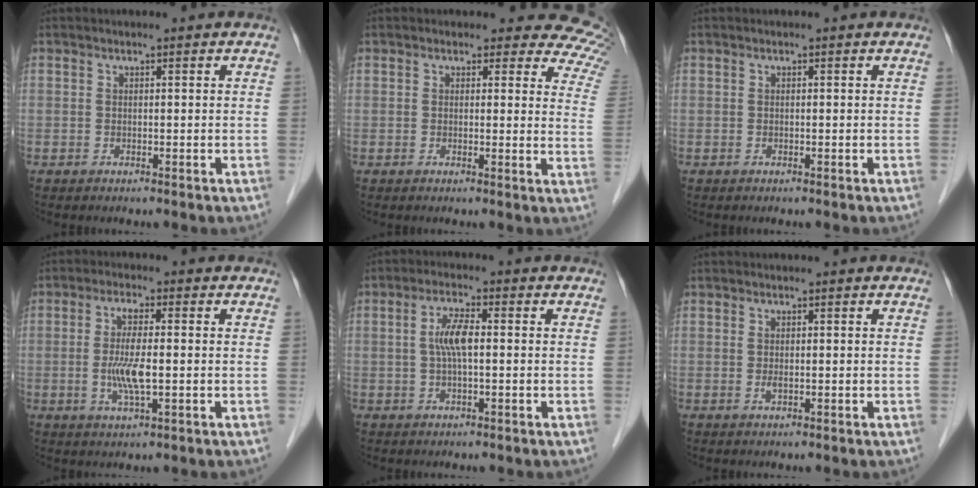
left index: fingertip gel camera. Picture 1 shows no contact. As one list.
[{"total": 9.9, "force": [8.2, 4.7, 2.9], "torque": [0.010, -0.029, 0.044]}, {"total": 0.0}, {"total": 6.1, "force": [-0.7, 0.7, 6.0], "torque": [-0.125, -0.009, -0.014]}, {"total": 4.4, "force": [0.2, 0.9, 4.3], "torque": [-0.093, 0.007, 0.003]}, {"total": 0.9, "force": [0.0, 0.3, 0.9], "torque": [-0.020, -0.003, 0.002]}]